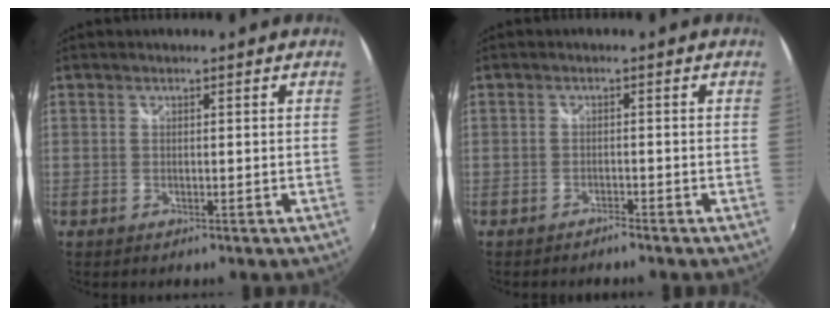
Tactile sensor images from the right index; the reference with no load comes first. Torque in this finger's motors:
{"motor_torque": [0.09, -0.07, 0.06, 0.00]}